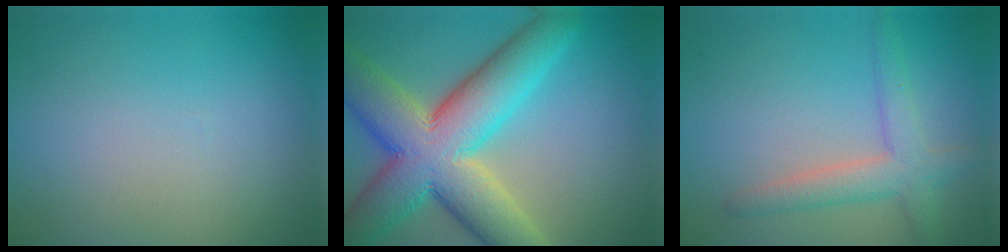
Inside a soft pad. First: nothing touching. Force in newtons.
{"total": 13.0, "press": 13.0, "slide": 0.8}
{"total": 3.5, "press": 3.5, "slide": 0.2}